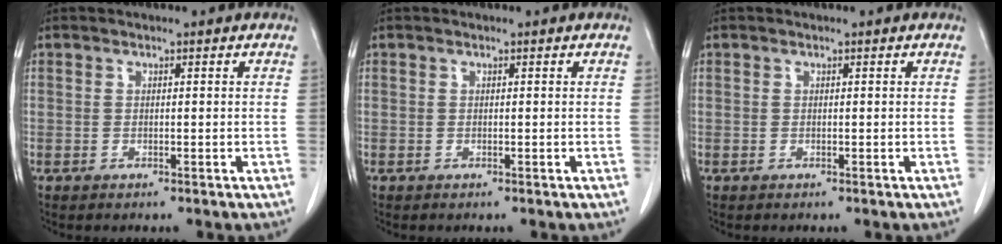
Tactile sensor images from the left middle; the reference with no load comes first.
{"total": 0.0}
{"total": 0.0}